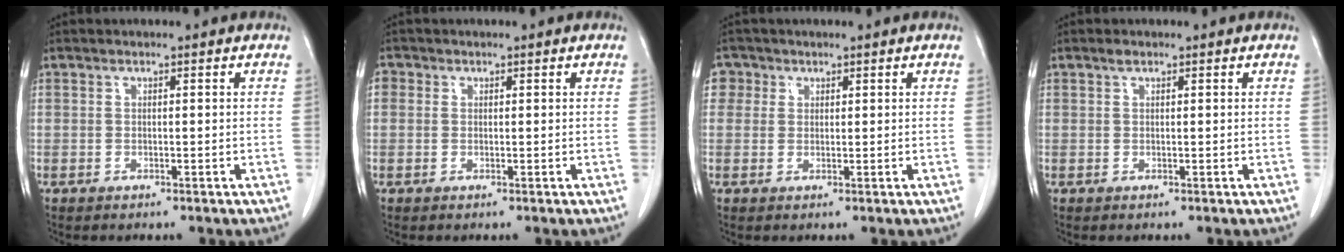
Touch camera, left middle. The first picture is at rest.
{"total": 1.6, "force": [0.4, 1.4, 0.5], "torque": [-0.002, 0.008, 0.005]}
{"total": 2.5, "force": [1.1, 2.3, 0.1], "torque": [0.013, 0.007, 0.012]}
{"total": 0.6, "force": [0.5, 0.2, 0.3], "torque": [-0.009, 0.001, 0.010]}